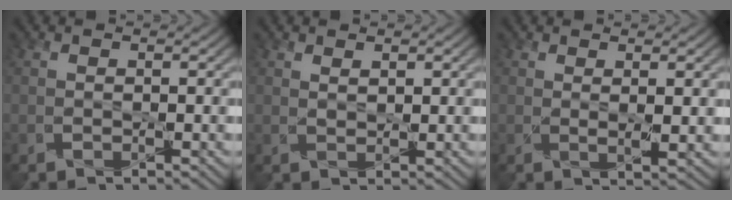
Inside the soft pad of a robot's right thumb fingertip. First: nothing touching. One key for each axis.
{"total": 1.2, "fx": 0.9, "fy": 0.5, "fz": 0.6, "tx": -0.015, "ty": -0.004, "tz": 0.019}
{"total": 1.9, "fx": 0.9, "fy": 0.3, "fz": 1.6, "tx": -0.034, "ty": -0.005, "tz": 0.018}